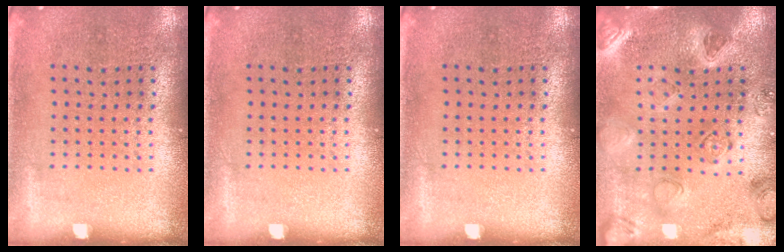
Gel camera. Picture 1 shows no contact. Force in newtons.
{"total": 0.0}
{"total": 0.0}
{"total": 2.1, "press": 2.1, "slide": 0.2}